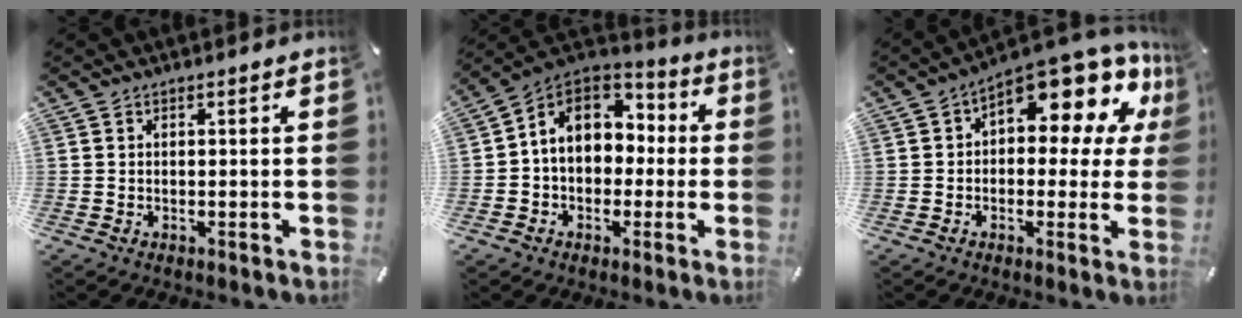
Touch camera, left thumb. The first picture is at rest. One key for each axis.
{"total": 11.2, "fx": 1.4, "fy": 9.4, "fz": 6.0, "tx": -0.121, "ty": 0.002, "tz": 0.026}
{"total": 13.1, "fx": 8.1, "fy": 5.5, "fz": 8.7, "tx": -0.117, "ty": -0.079, "tz": 0.135}